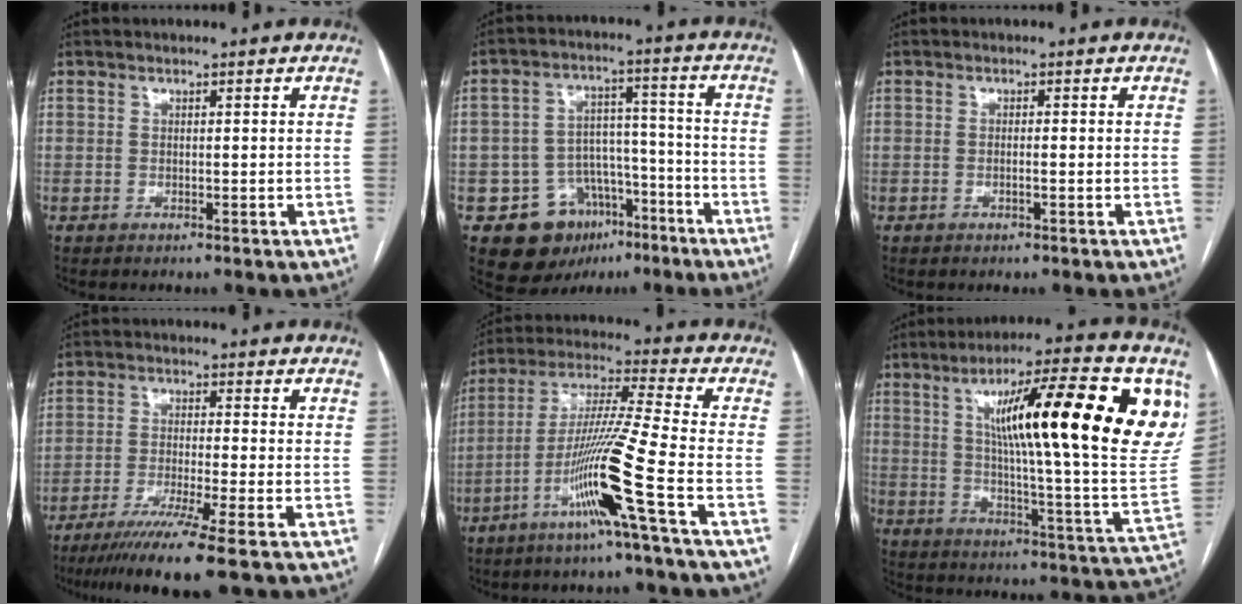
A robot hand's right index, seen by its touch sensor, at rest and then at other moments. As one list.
[{"total": 11.8, "force": [-6.6, 8.8, 4.3], "torque": [-0.055, 0.047, -0.089]}, {"total": 0.9, "force": [-0.3, 0.0, 0.9], "torque": [-0.017, 0.000, -0.005]}, {"total": 10.3, "force": [-7.4, -1.9, 6.8], "torque": [-0.108, -0.033, -0.120]}, {"total": 13.6, "force": [-5.9, -2.4, 12.0], "torque": [-0.232, -0.011, -0.116]}, {"total": 27.0, "force": [10.1, 2.3, 25.0], "torque": [-0.321, 0.017, 0.147]}]